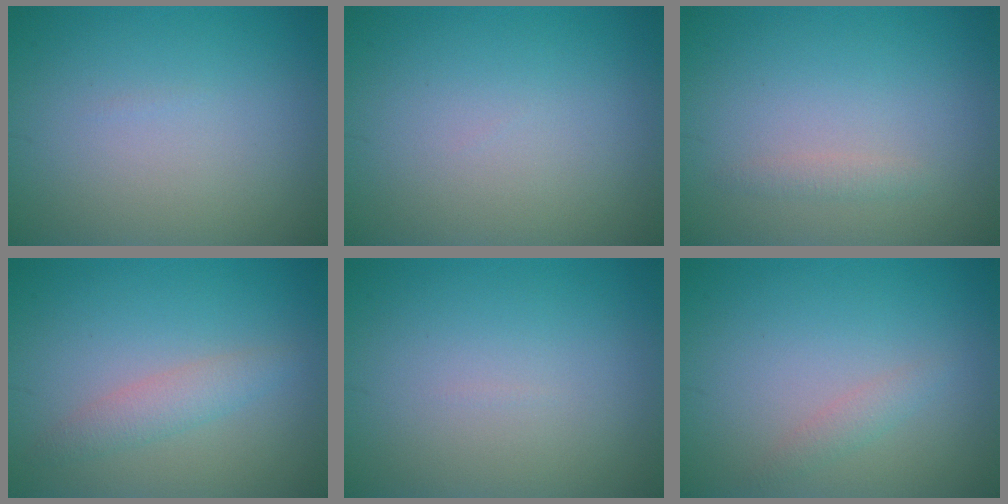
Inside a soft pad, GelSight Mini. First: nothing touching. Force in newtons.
{"total": 0.0}
{"total": 0.8, "press": 0.8, "slide": 0.0}
{"total": 2.1, "press": 2.1, "slide": 0.1}
{"total": 0.0}
{"total": 1.2, "press": 1.2, "slide": 0.0}